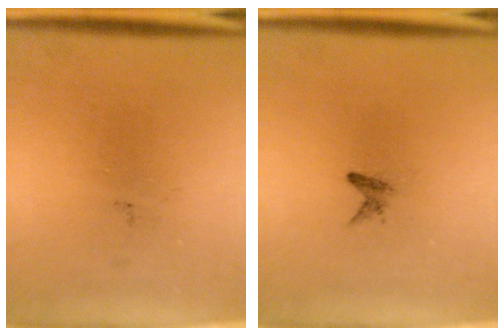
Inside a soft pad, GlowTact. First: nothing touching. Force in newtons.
{"total": 0.9}